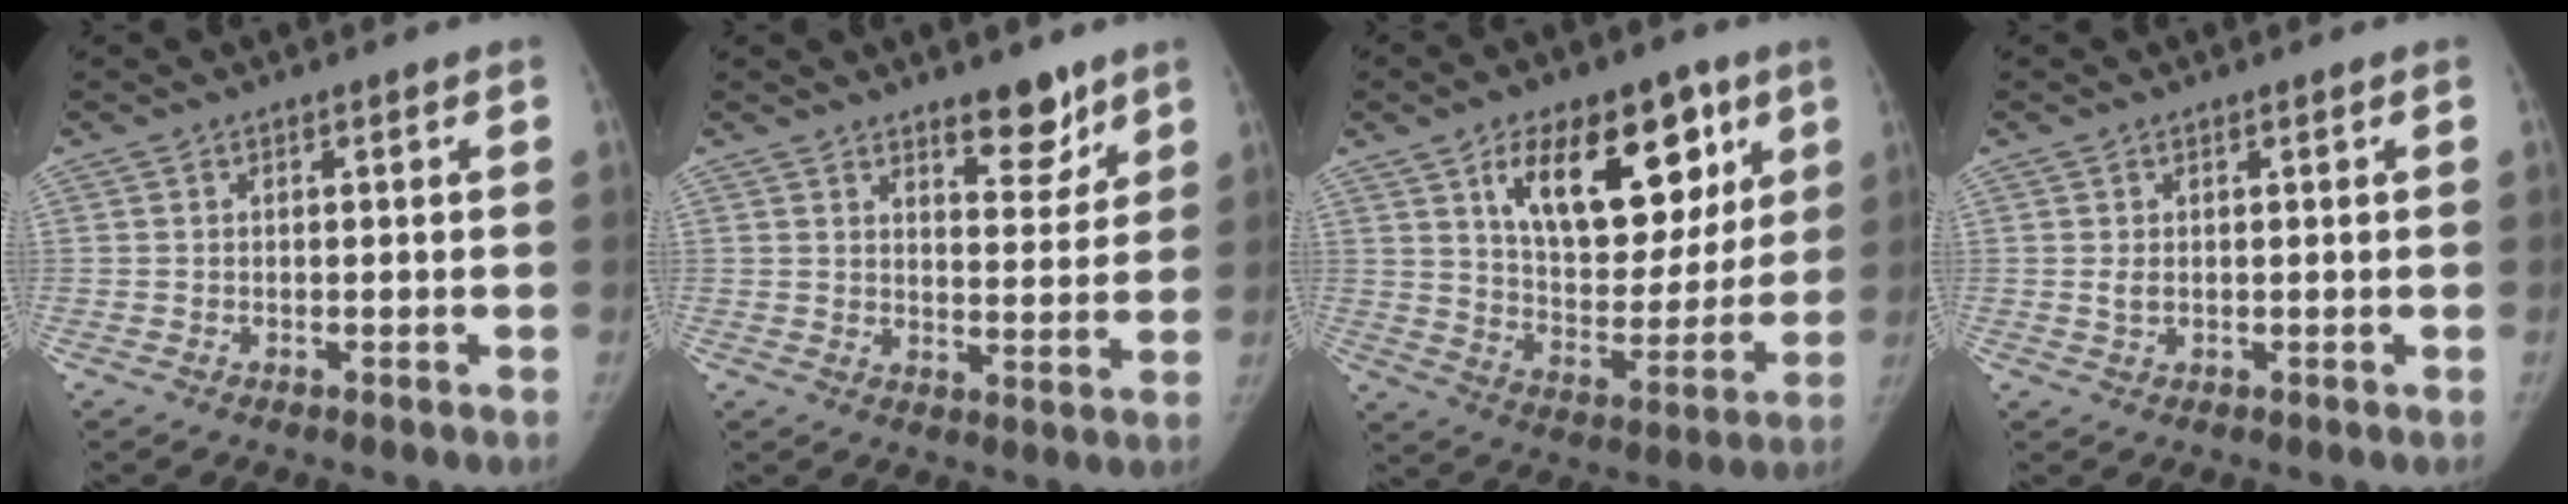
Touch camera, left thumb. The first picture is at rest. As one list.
[{"total": 7.4, "force": [5.4, 3.0, 4.0], "torque": [-0.026, -0.040, 0.079]}, {"total": 21.3, "force": [9.9, 11.7, 14.8], "torque": [-0.165, -0.037, 0.162]}, {"total": 1.6, "force": [0.3, 0.9, 1.3], "torque": [-0.028, 0.000, 0.008]}]